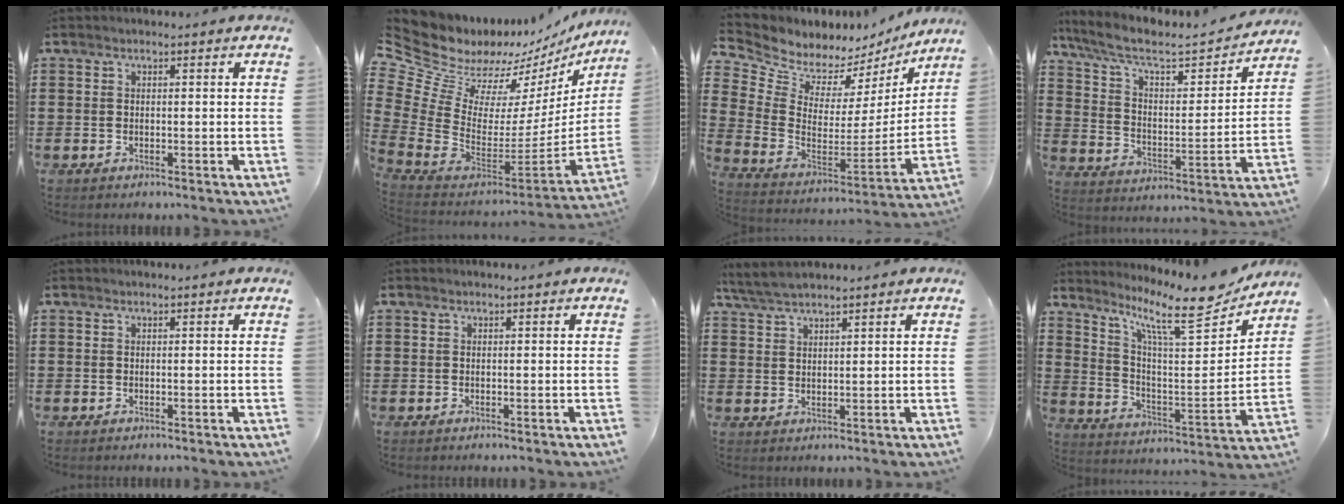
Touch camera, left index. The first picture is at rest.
{"total": 7.6, "force": [5.9, 4.4, 1.7], "torque": [-0.103, -0.082, 0.097]}
{"total": 6.1, "force": [5.5, 2.7, -0.3], "torque": [-0.039, -0.056, 0.098]}
{"total": 6.8, "force": [5.5, 1.8, 3.5], "torque": [-0.094, -0.038, 0.089]}
{"total": 0.0}
{"total": 0.0}
{"total": 3.4, "force": [3.0, 0.7, 1.5], "torque": [-0.038, -0.001, 0.056]}
{"total": 12.2, "force": [9.1, 2.4, 7.7], "torque": [-0.148, -0.052, 0.147]}